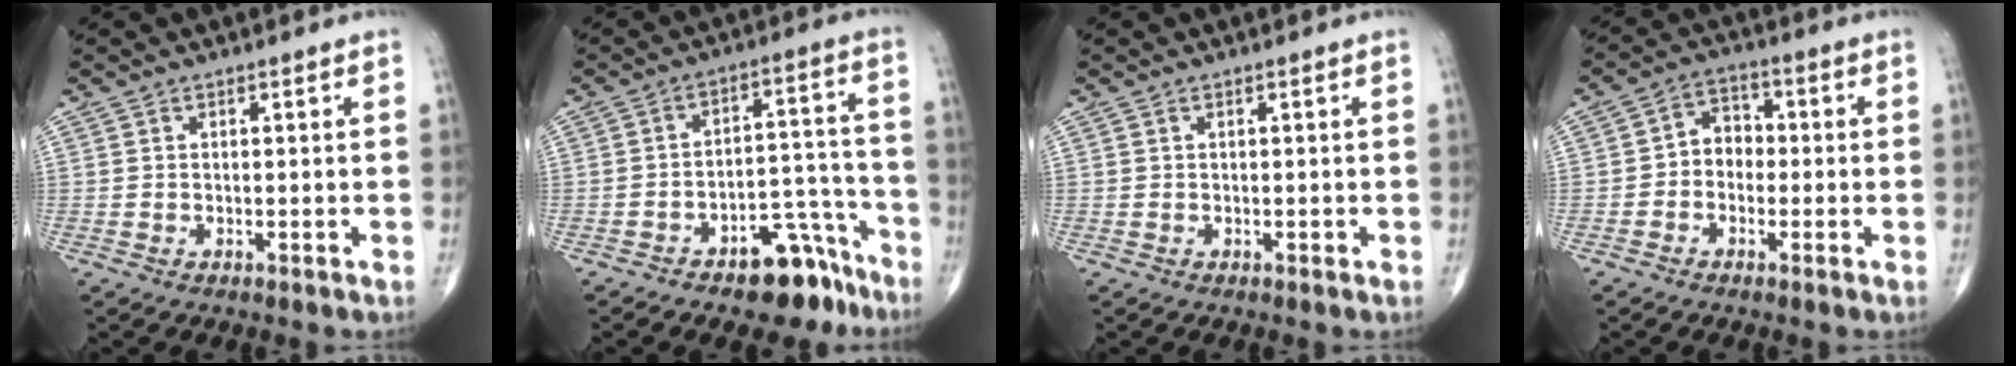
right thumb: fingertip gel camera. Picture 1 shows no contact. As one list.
[{"total": 11.3, "force": [-7.7, 5.3, 6.2], "torque": [-0.046, 0.081, -0.111]}, {"total": 0.0}, {"total": 5.4, "force": [-0.9, 4.4, 3.1], "torque": [-0.020, 0.025, -0.031]}]